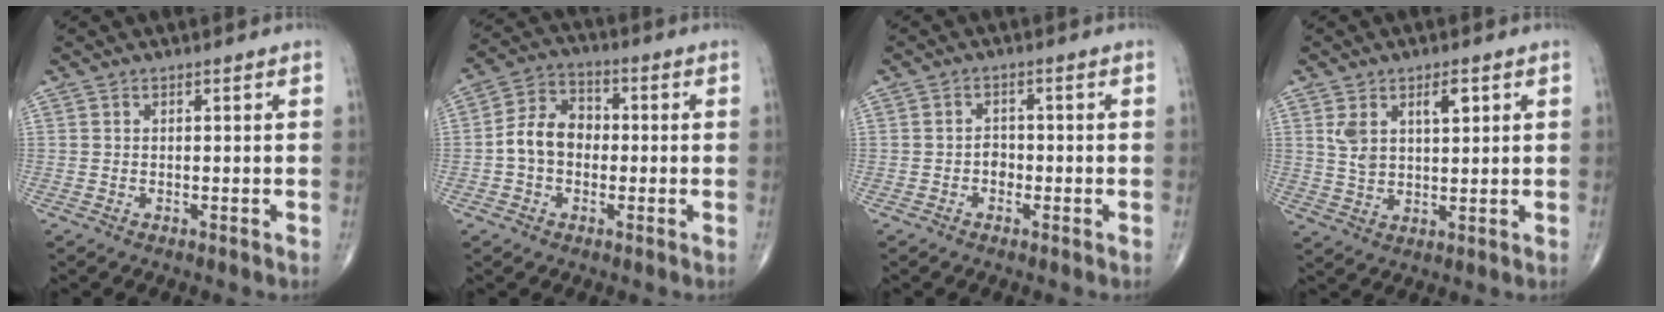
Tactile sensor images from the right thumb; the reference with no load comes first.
{"total": 8.4, "force": [-0.9, 6.4, 5.4], "torque": [-0.085, 0.031, -0.029]}
{"total": 2.1, "force": [-0.7, 1.7, 1.1], "torque": [-0.005, 0.007, -0.016]}
{"total": 7.1, "force": [2.9, 3.7, 5.3], "torque": [-0.083, -0.011, 0.059]}